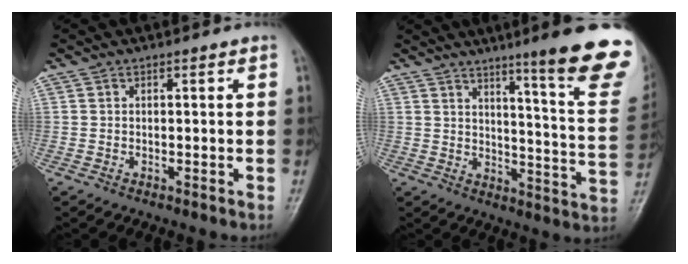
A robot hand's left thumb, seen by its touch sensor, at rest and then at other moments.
{"total": 19.9, "force": [13.1, 1.6, 14.9], "torque": [-0.166, -0.082, 0.170]}